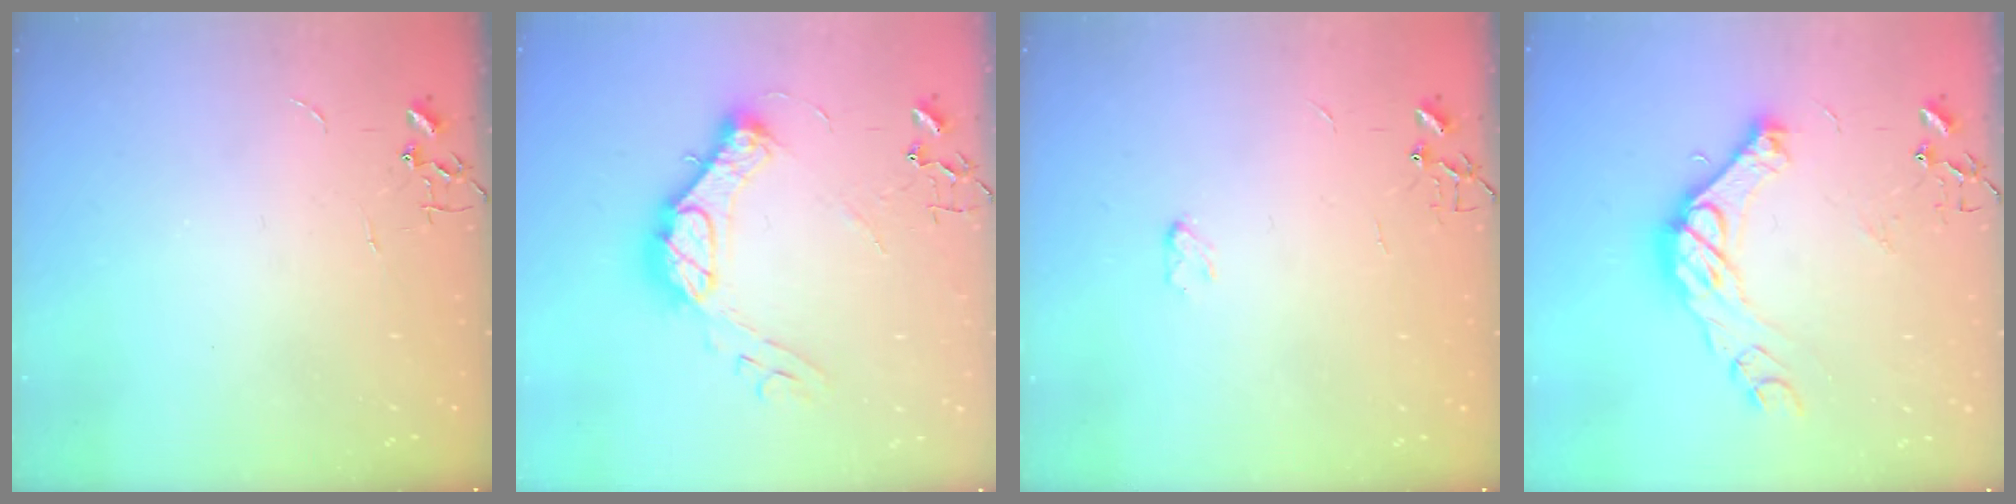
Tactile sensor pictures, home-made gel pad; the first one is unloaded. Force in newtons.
{"total": 15.7, "press": 15.6, "slide": 1.5}
{"total": 3.0, "press": 3.0, "slide": 0.5}
{"total": 15.5, "press": 15.5, "slide": 1.5}